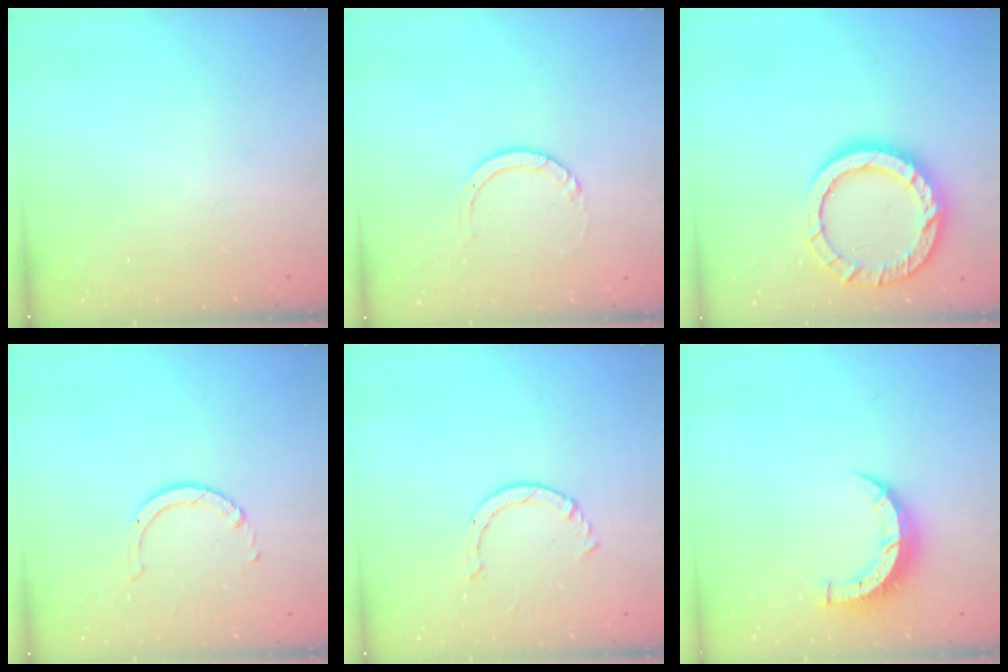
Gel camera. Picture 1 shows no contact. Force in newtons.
{"total": 3.0, "press": 3.0, "slide": 0.3}
{"total": 14.6, "press": 14.5, "slide": 1.3}
{"total": 2.3, "press": 2.3, "slide": 0.3}
{"total": 2.3, "press": 2.3, "slide": 0.2}
{"total": 7.2, "press": 7.2, "slide": 0.3}